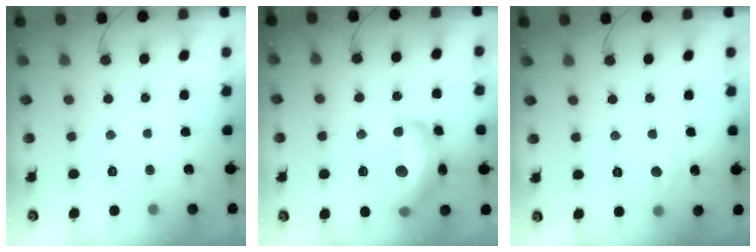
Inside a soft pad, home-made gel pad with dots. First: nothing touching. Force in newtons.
{"total": 16.6, "press": 16.6, "slide": 1.0}
{"total": 3.7, "press": 3.7, "slide": 0.5}